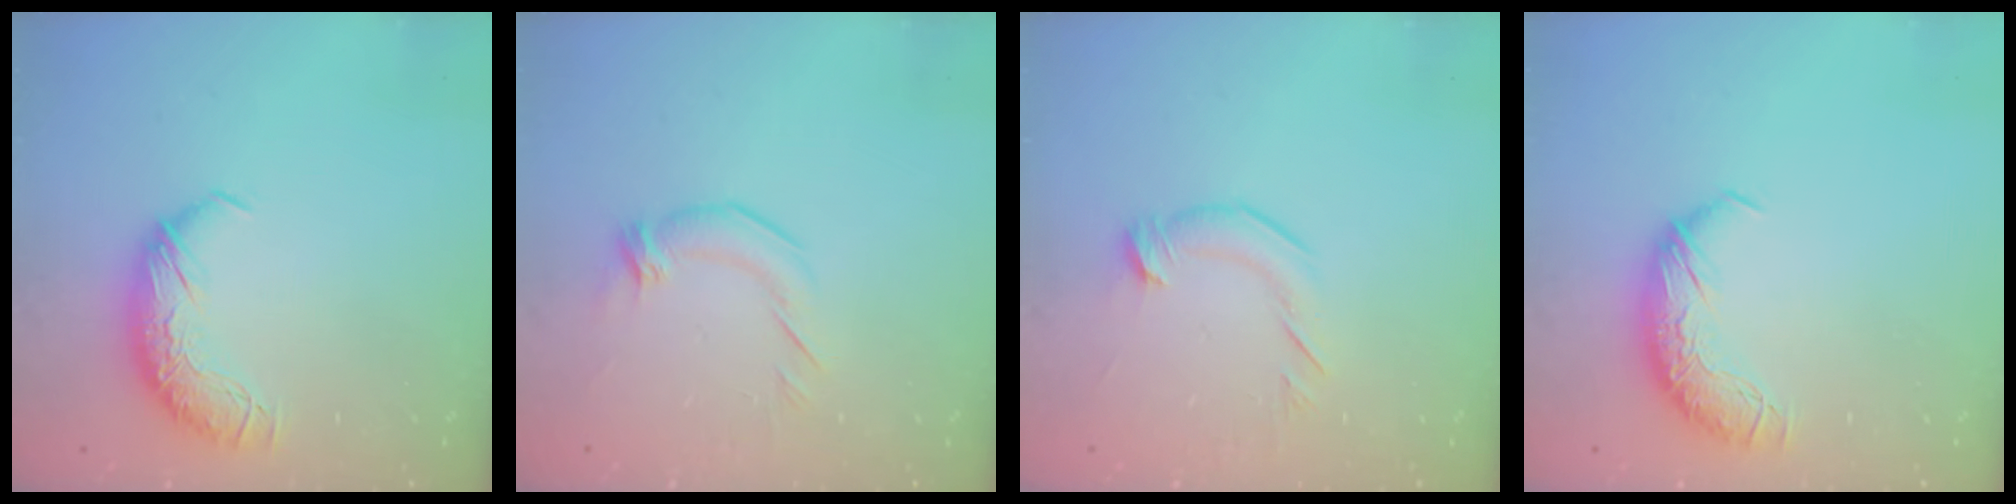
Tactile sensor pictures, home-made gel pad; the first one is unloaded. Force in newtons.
{"total": 2.7, "press": 1.7, "slide": 2.1}
{"total": 2.8, "press": 2.7, "slide": 0.4}
{"total": 0.0}